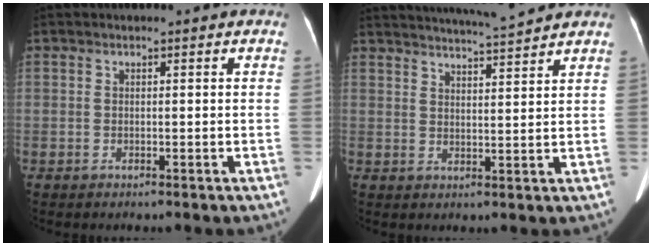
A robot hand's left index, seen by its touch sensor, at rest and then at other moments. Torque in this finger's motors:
{"motor_torque": [-0.04, -0.08, -0.05, 0.03]}